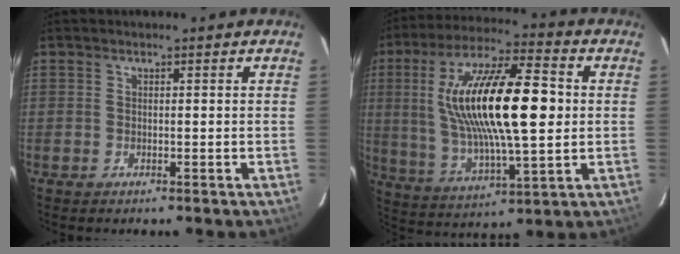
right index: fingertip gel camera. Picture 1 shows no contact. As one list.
[{"total": 22.2, "force": [2.8, 6.4, 21.1], "torque": [-0.391, 0.013, 0.055]}]